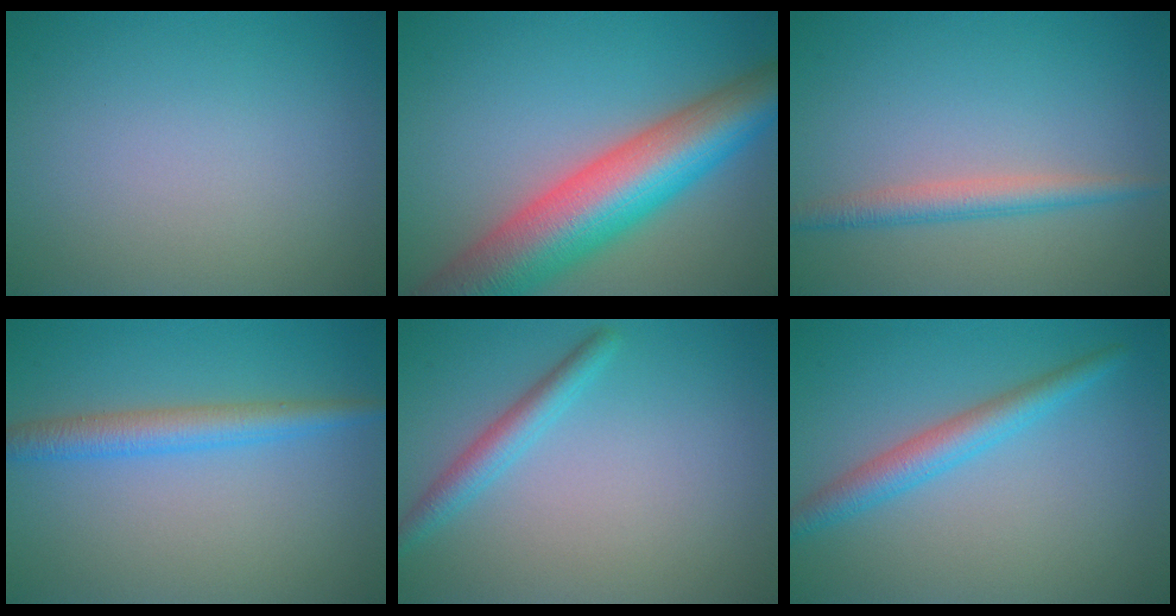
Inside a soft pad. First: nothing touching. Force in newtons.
{"total": 11.9, "press": 11.9, "slide": 0.7}
{"total": 2.5, "press": 2.5, "slide": 0.0}
{"total": 3.3, "press": 3.3, "slide": 0.1}
{"total": 2.3, "press": 2.3, "slide": 0.1}
{"total": 3.1, "press": 3.1, "slide": 0.1}